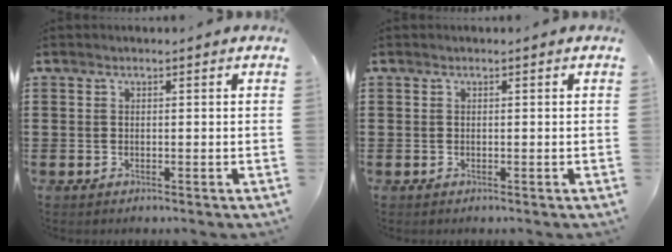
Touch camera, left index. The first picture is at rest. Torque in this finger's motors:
{"motor_torque": [0.00, 0.00, 0.00, -0.01]}